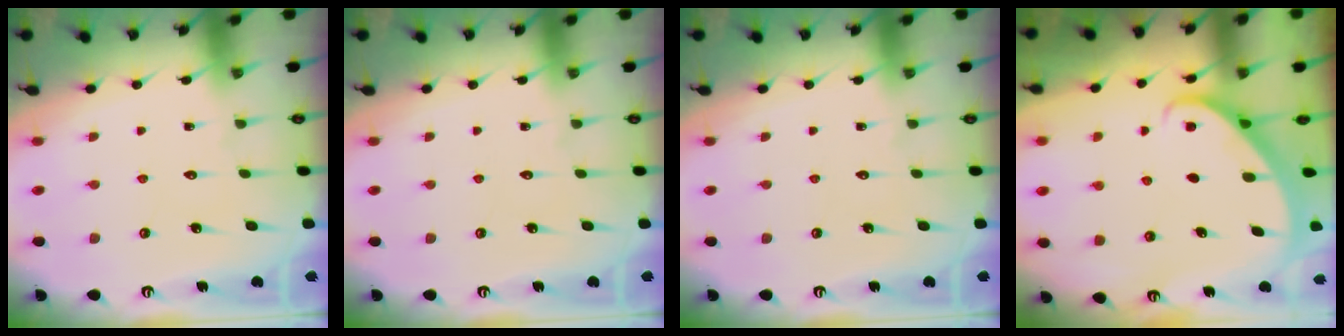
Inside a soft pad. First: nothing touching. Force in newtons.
{"total": 0.0}
{"total": 0.0}
{"total": 2.3, "press": 2.3, "slide": 0.2}